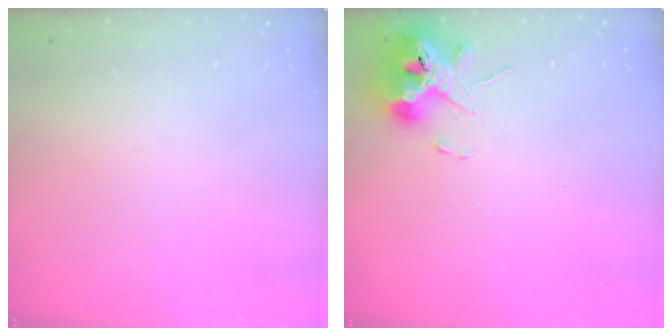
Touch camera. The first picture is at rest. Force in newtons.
{"total": 10.9, "press": 10.8, "slide": 1.6}